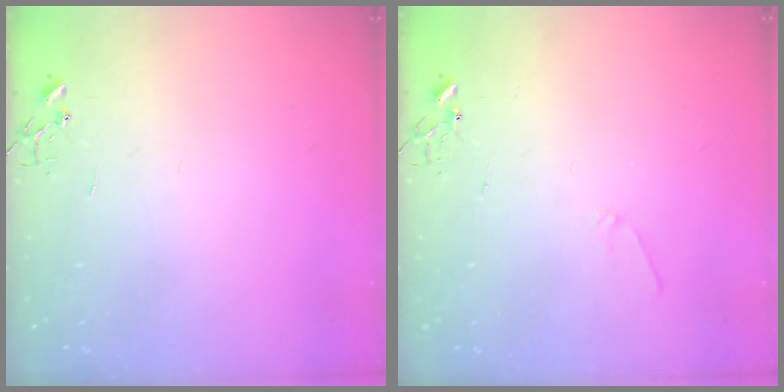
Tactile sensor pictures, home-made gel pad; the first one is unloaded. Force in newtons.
{"total": 5.9, "press": 5.9, "slide": 0.4}